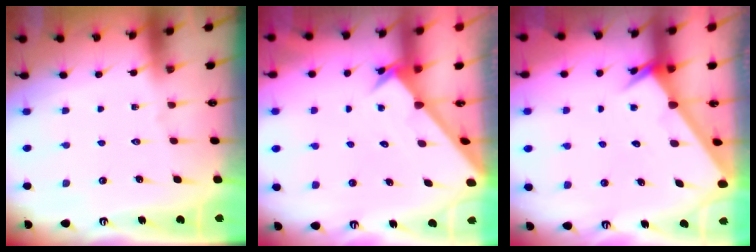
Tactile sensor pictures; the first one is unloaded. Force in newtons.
{"total": 2.5, "press": 2.5, "slide": 0.2}
{"total": 2.4, "press": 2.4, "slide": 0.1}